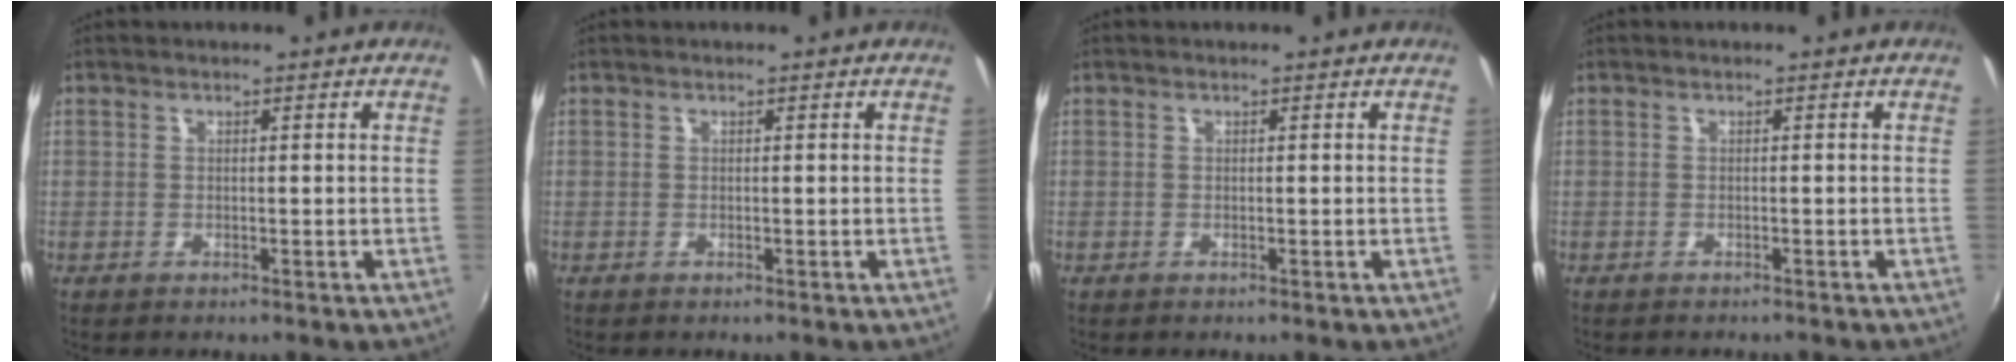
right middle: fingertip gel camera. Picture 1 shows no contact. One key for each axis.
{"total": 0.0}
{"total": 0.0}
{"total": 1.1, "fx": -1.0, "fy": 0.3, "fz": 0.2, "tx": -0.007, "ty": -0.005, "tz": -0.015}